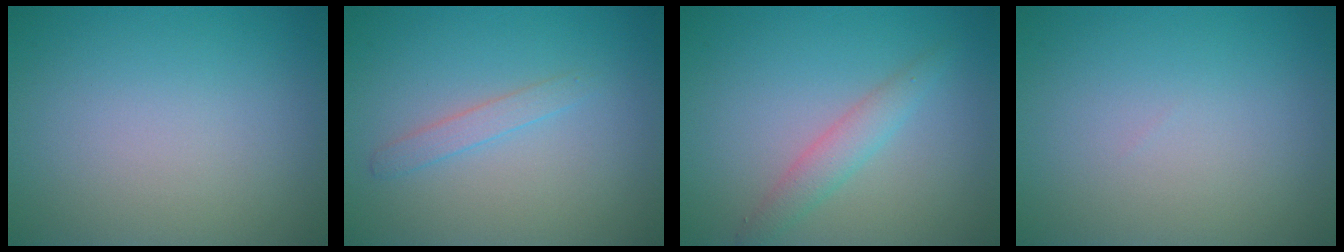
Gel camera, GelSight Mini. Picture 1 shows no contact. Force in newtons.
{"total": 1.3, "press": 1.3, "slide": 0.0}
{"total": 2.2, "press": 2.2, "slide": 0.1}
{"total": 0.0}